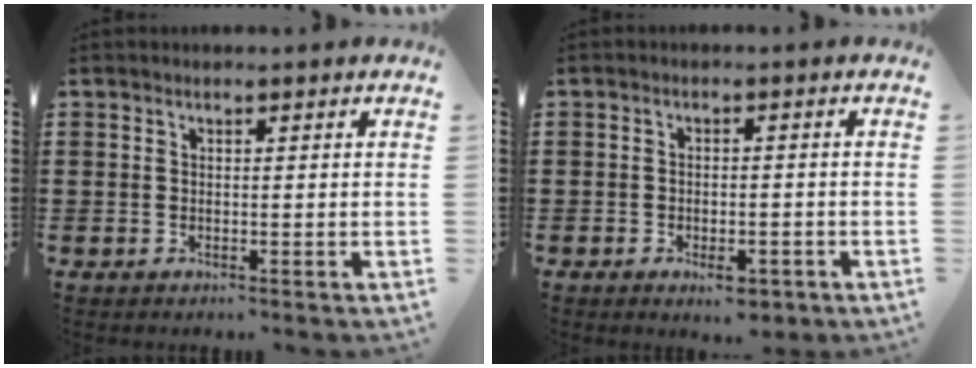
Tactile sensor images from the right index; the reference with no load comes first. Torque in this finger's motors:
{"motor_torque": [0.67, 0.60, 0.12, 0.02]}